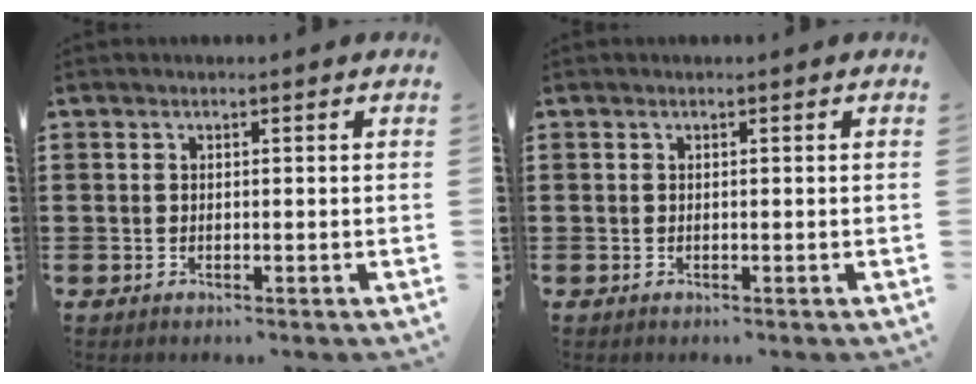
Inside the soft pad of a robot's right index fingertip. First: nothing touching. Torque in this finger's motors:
{"motor_torque": [0.15, 0.47, 0.01, 0.00]}